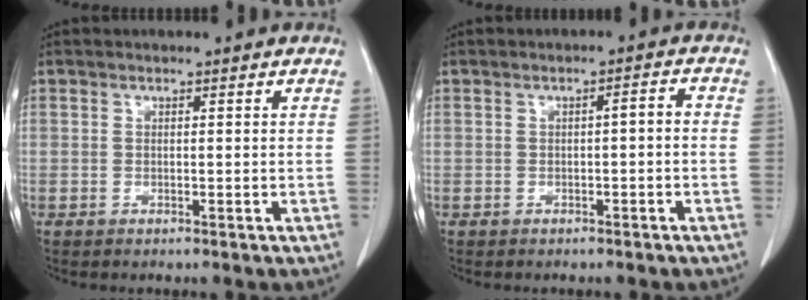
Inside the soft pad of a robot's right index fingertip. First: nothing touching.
{"total": 1.8, "force": [-0.4, 0.2, 1.7], "torque": [-0.025, 0.007, -0.006]}